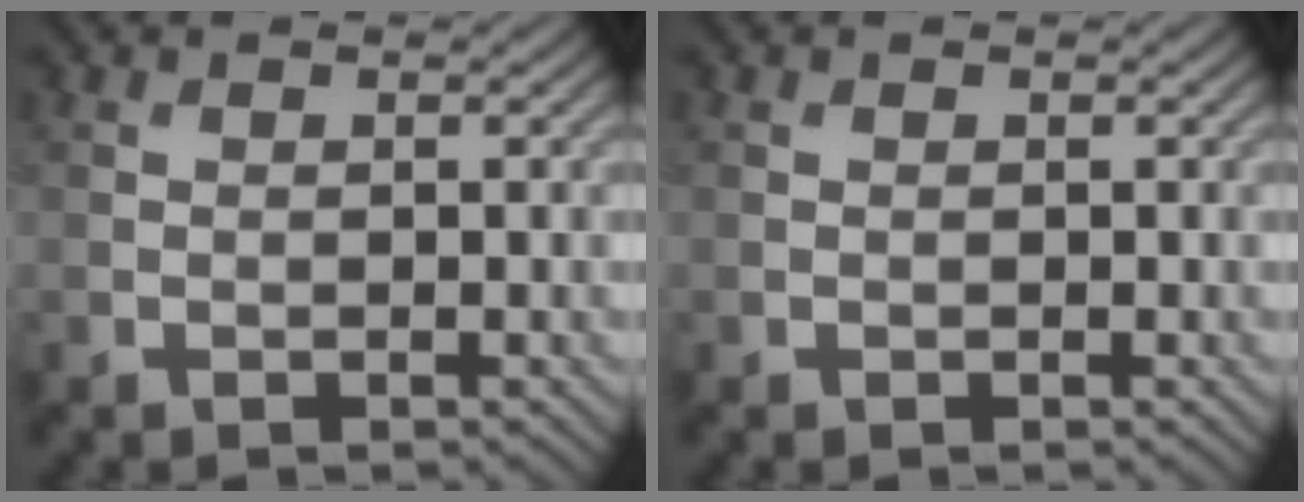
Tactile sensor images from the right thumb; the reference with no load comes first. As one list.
[{"total": 0.0}]